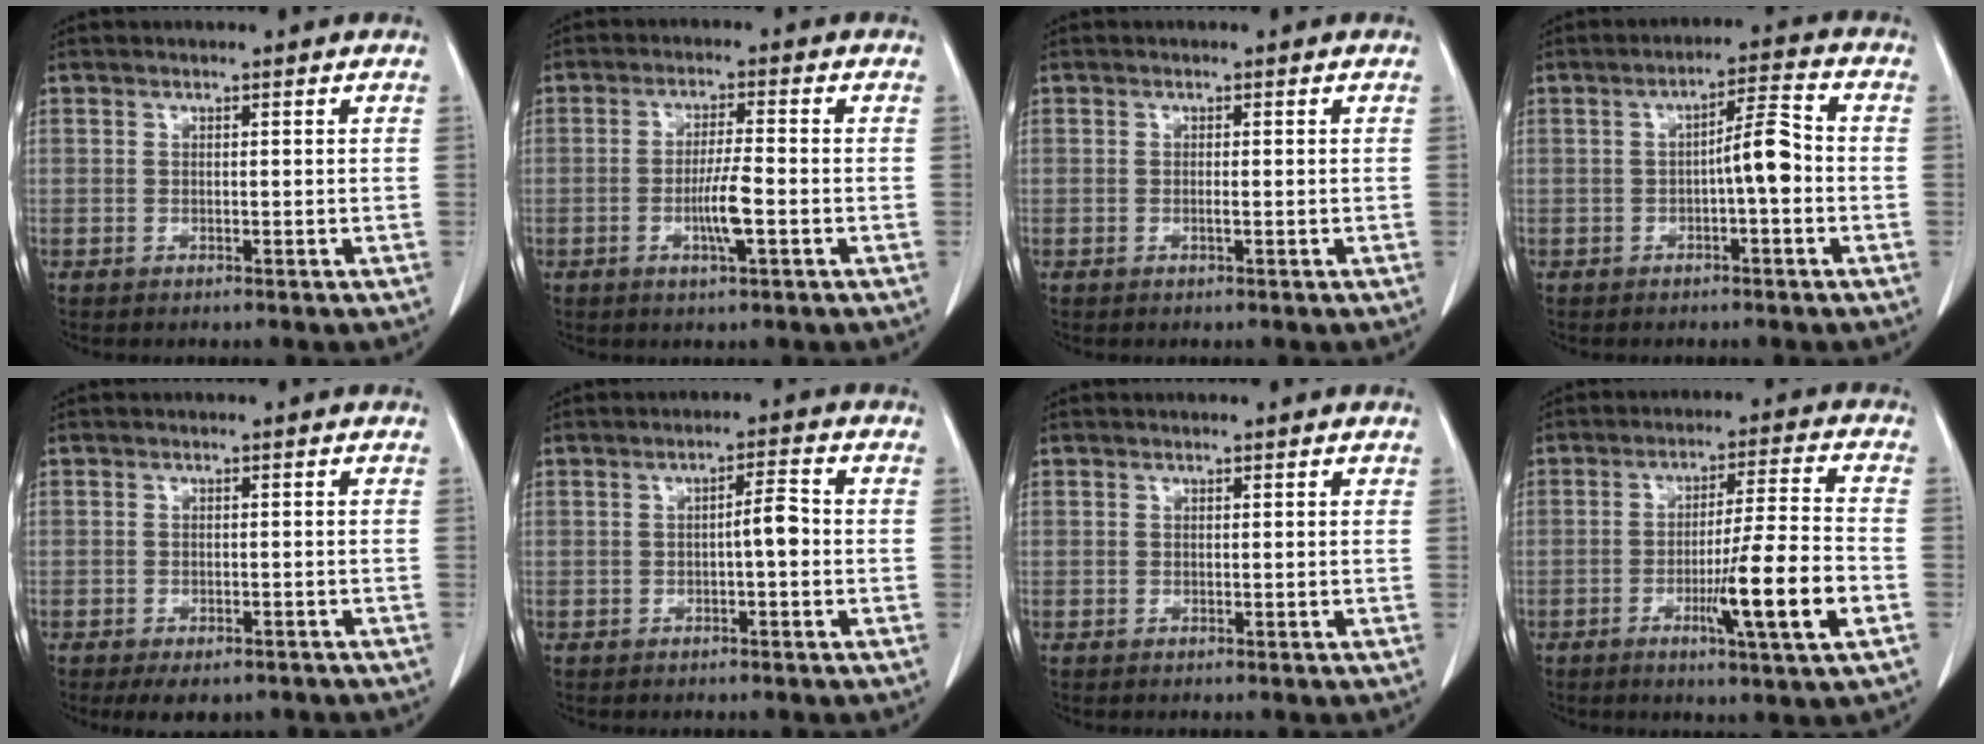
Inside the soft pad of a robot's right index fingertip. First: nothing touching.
{"total": 5.2, "force": [-1.5, 0.1, 4.9], "torque": [-0.095, -0.008, -0.028]}
{"total": 0.9, "force": [-0.2, 0.0, 0.9], "torque": [-0.019, -0.003, -0.002]}
{"total": 5.5, "force": [-1.0, 0.7, 5.4], "torque": [-0.080, 0.018, -0.016]}
{"total": 5.2, "force": [-4.0, 2.5, 2.2], "torque": [-0.020, -0.001, -0.049]}
{"total": 3.2, "force": [-0.5, 0.5, 3.1], "torque": [-0.045, 0.006, -0.009]}
{"total": 0.0}
{"total": 11.6, "force": [-4.0, -0.6, 10.9], "torque": [-0.178, -0.013, -0.065]}